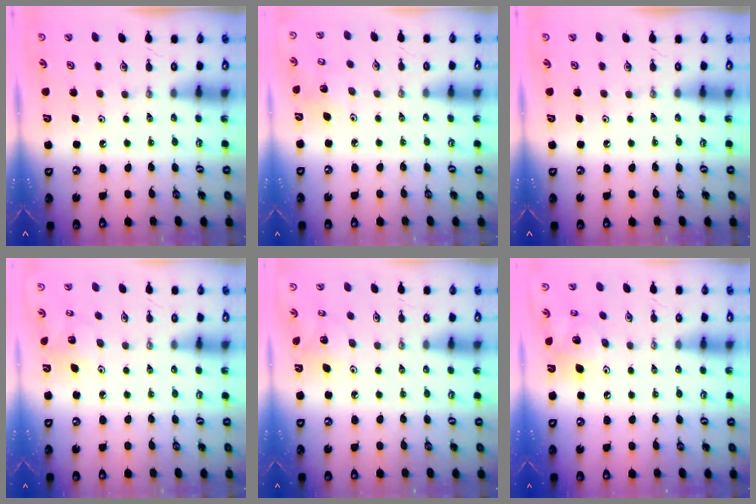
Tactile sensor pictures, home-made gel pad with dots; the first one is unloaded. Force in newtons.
{"total": 4.4, "press": 4.3, "slide": 0.9}
{"total": 0.0}
{"total": 2.9, "press": 2.9, "slide": 0.3}
{"total": 3.7, "press": 3.7, "slide": 0.2}
{"total": 12.8, "press": 12.7, "slide": 2.2}